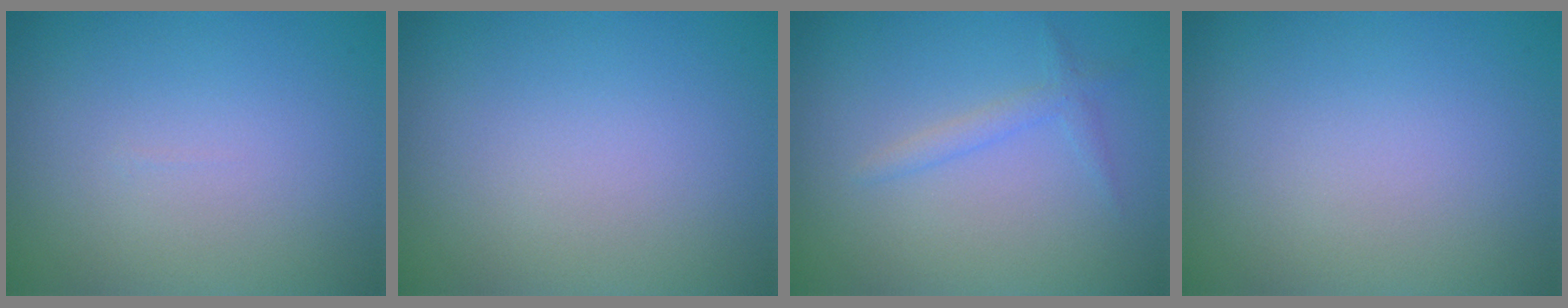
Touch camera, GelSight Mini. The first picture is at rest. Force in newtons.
{"total": 0.0}
{"total": 1.3, "press": 1.3, "slide": 0.1}
{"total": 0.0}